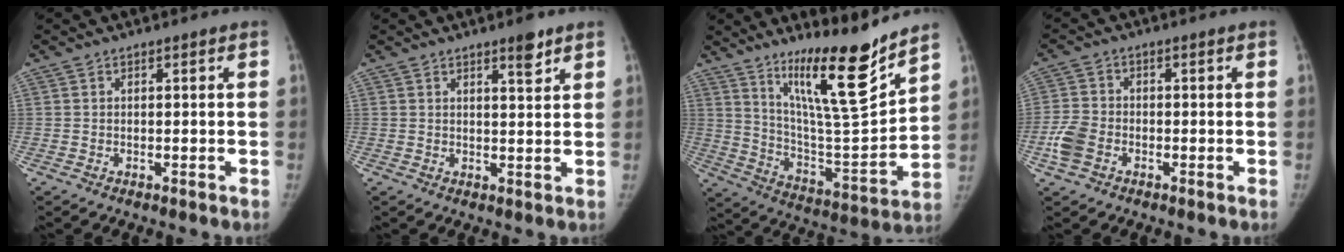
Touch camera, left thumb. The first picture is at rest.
{"total": 3.6, "force": [2.5, 0.8, 2.4], "torque": [-0.029, -0.017, 0.037]}
{"total": 19.0, "force": [13.6, 2.2, 13.0], "torque": [-0.177, -0.103, 0.239]}
{"total": 5.4, "force": [-2.2, 3.8, 3.2], "torque": [-0.072, 0.009, -0.047]}